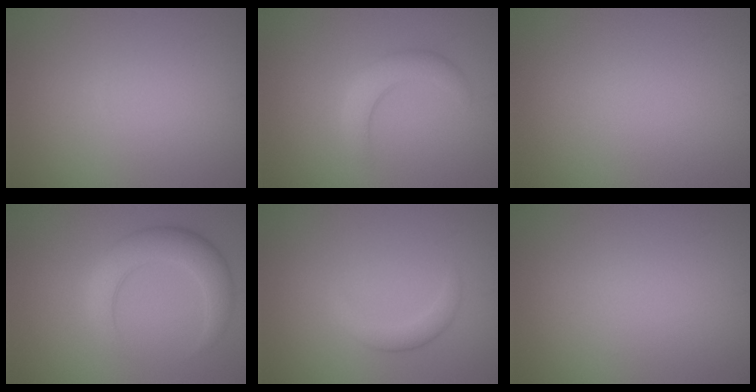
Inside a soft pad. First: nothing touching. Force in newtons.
{"total": 2.6, "press": 2.6, "slide": 0.2}
{"total": 0.0}
{"total": 4.3, "press": 4.3, "slide": 0.1}
{"total": 2.0, "press": 2.0, "slide": 0.1}
{"total": 0.0}